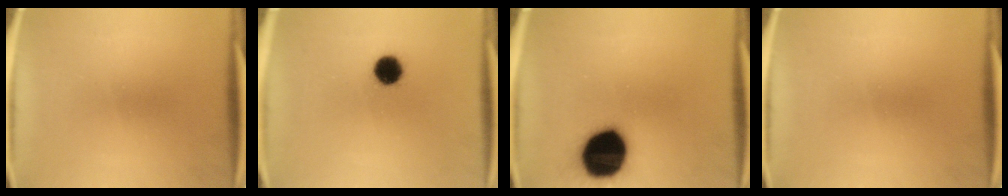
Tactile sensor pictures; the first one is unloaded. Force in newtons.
{"total": 7.2}
{"total": 19.7}
{"total": 0.0}